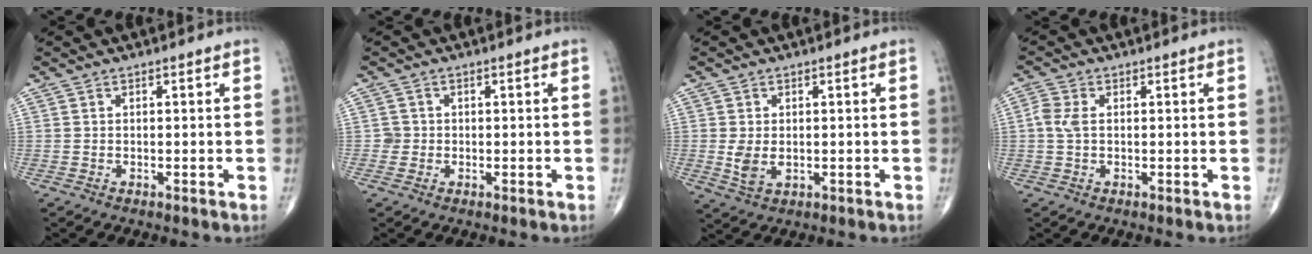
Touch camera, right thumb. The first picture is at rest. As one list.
[{"total": 1.5, "force": [-0.2, 1.5, 0.0], "torque": [0.011, 0.006, -0.005]}, {"total": 3.9, "force": [-0.2, 2.5, 2.9], "torque": [-0.057, -0.009, 0.003]}, {"total": 3.1, "force": [0.2, 1.7, 2.5], "torque": [-0.072, 0.009, 0.001]}]